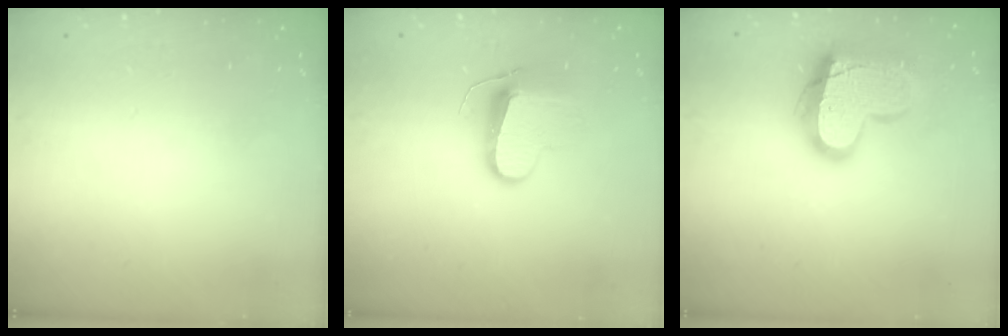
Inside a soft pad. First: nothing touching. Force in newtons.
{"total": 9.8, "press": 9.8, "slide": 0.5}
{"total": 17.2, "press": 17.2, "slide": 1.3}